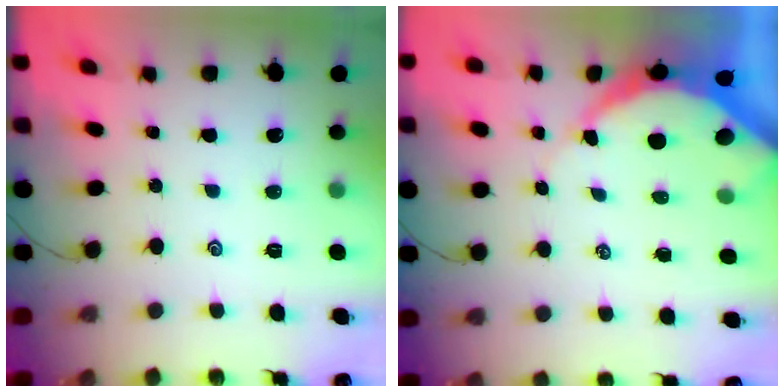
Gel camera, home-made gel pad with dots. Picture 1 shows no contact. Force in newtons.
{"total": 8.2, "press": 8.1, "slide": 0.8}